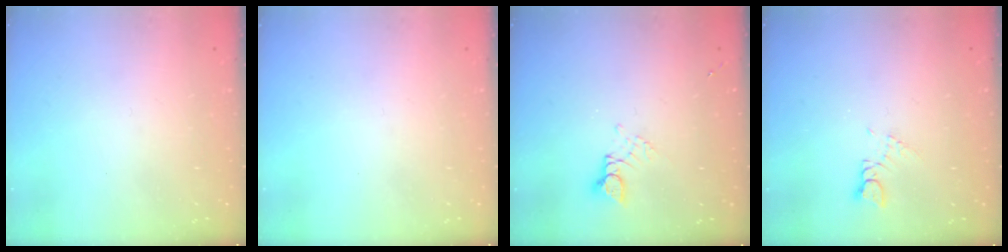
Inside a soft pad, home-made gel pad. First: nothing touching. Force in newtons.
{"total": 0.0}
{"total": 2.8, "press": 2.8, "slide": 0.3}
{"total": 1.3, "press": 1.3, "slide": 0.2}